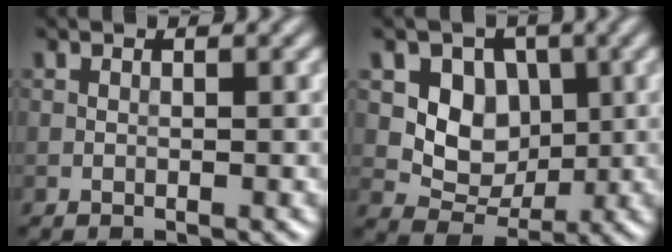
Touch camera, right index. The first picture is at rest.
{"total": 5.3, "force": [0.8, 4.3, 2.9], "torque": [-0.045, -0.007, 0.009]}